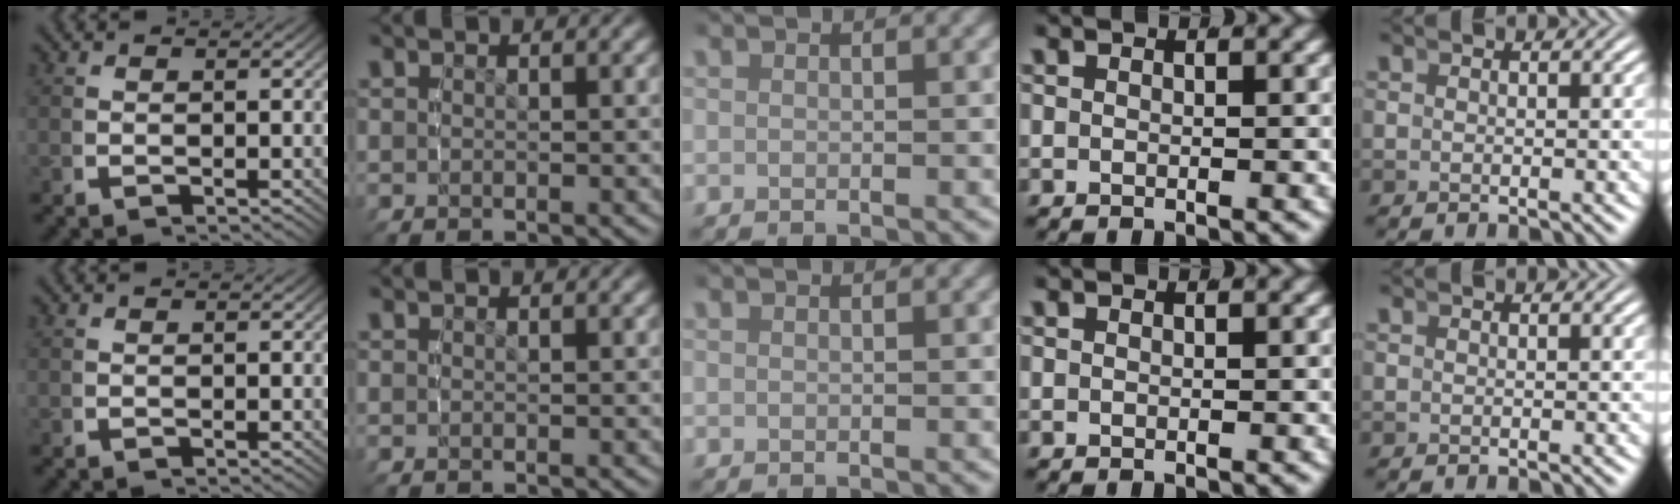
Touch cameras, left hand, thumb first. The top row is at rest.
{}